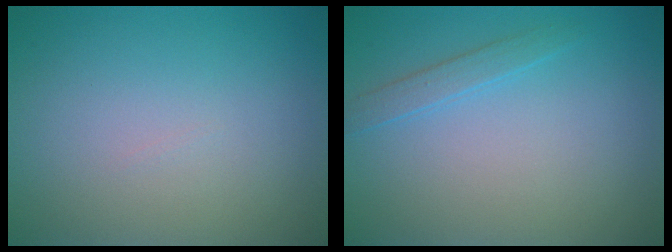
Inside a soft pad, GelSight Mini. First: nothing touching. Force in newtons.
{"total": 1.3, "press": 1.3, "slide": 0.1}